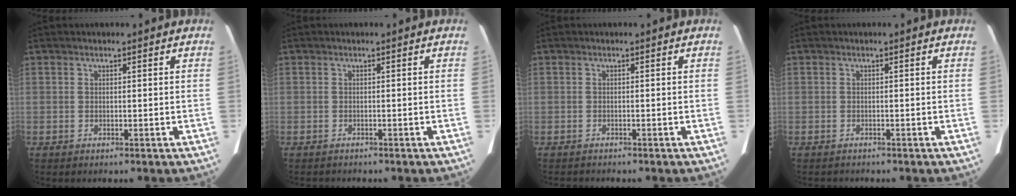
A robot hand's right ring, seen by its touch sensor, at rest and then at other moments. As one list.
[{"total": 1.6, "force": [-1.5, 0.5, 0.4], "torque": [-0.012, -0.003, -0.017]}, {"total": 1.9, "force": [-1.8, 0.5, 0.5], "torque": [-0.011, -0.006, -0.021]}, {"total": 1.6, "force": [-1.5, 0.5, 0.4], "torque": [-0.012, -0.003, -0.017]}]